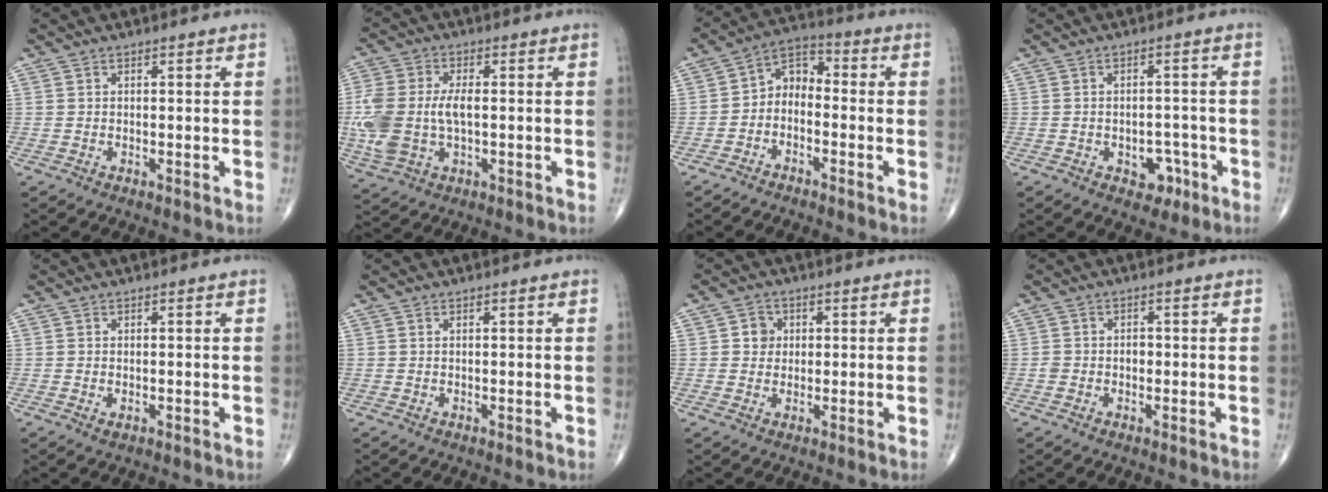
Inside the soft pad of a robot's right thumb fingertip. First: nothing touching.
{"total": 12.8, "force": [-0.6, 7.3, 10.5], "torque": [-0.256, 0.005, -0.006]}
{"total": 6.1, "force": [-2.1, 4.2, 4.0], "torque": [-0.051, 0.039, -0.054]}
{"total": 4.5, "force": [-2.1, 3.2, 2.4], "torque": [-0.008, 0.019, -0.024]}
{"total": 0.8, "force": [-0.2, 0.4, 0.7], "torque": [-0.014, 0.000, -0.001]}
{"total": 0.0}
{"total": 3.3, "force": [0.6, 3.1, 1.2], "torque": [0.002, 0.003, 0.004]}
{"total": 2.2, "force": [-0.4, 1.8, 1.2], "torque": [-0.014, 0.010, -0.006]}